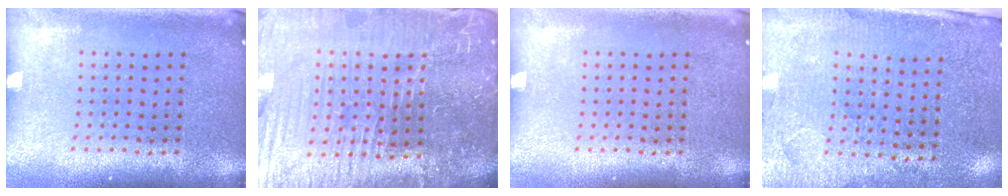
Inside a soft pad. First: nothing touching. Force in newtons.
{"total": 7.0, "press": 6.3, "slide": 3.1}
{"total": 0.0}
{"total": 3.0, "press": 2.8, "slide": 0.9}